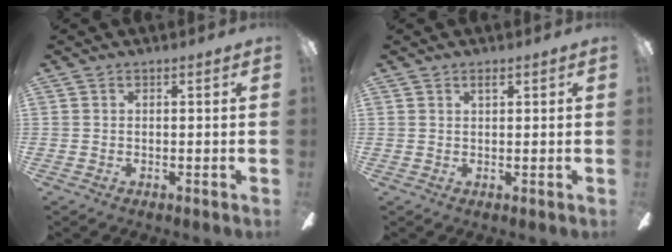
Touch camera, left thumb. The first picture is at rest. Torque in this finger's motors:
{"motor_torque": [-0.15, -0.10, 0.61, -0.09, 0.00]}